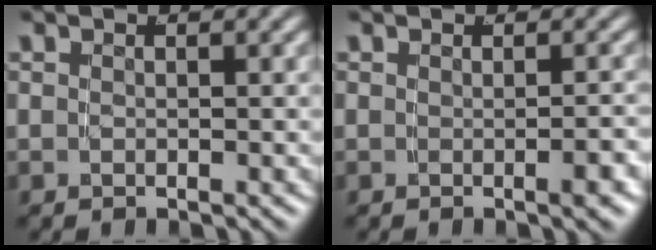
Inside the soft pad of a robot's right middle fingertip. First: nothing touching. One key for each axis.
{"total": 0.9, "fx": -0.4, "fy": 0.0, "fz": 0.7, "tx": -0.010, "ty": 0.009, "tz": -0.013}